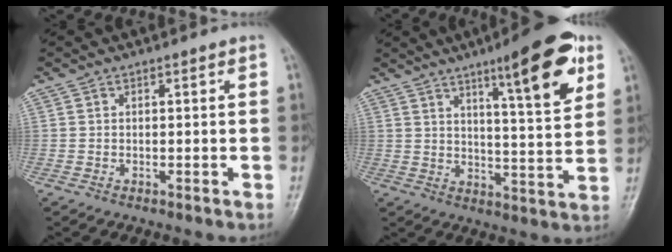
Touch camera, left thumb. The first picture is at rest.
{"total": 14.9, "force": [7.9, 3.0, 12.2], "torque": [-0.157, -0.036, 0.113]}